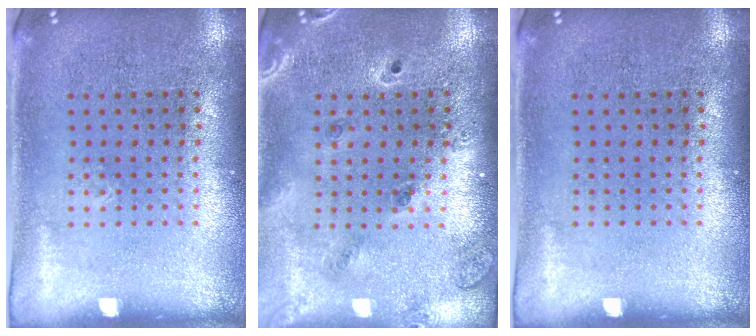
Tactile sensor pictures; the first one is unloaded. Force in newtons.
{"total": 1.4, "press": 1.3, "slide": 0.4}
{"total": 0.0}